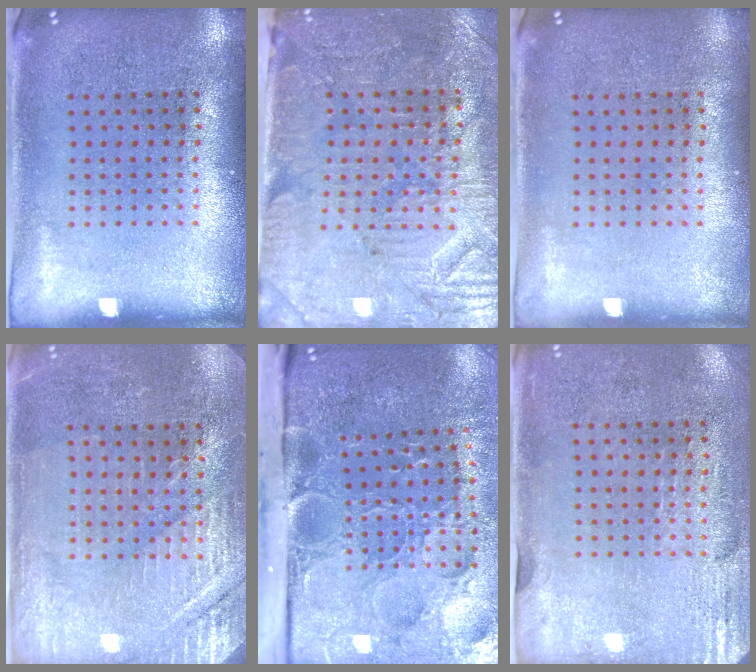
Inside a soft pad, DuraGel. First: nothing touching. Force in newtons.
{"total": 3.5, "press": 3.3, "slide": 1.2}
{"total": 0.0}
{"total": 2.9, "press": 2.9, "slide": 0.3}
{"total": 5.3, "press": 4.1, "slide": 3.3}
{"total": 2.9, "press": 2.5, "slide": 1.5}